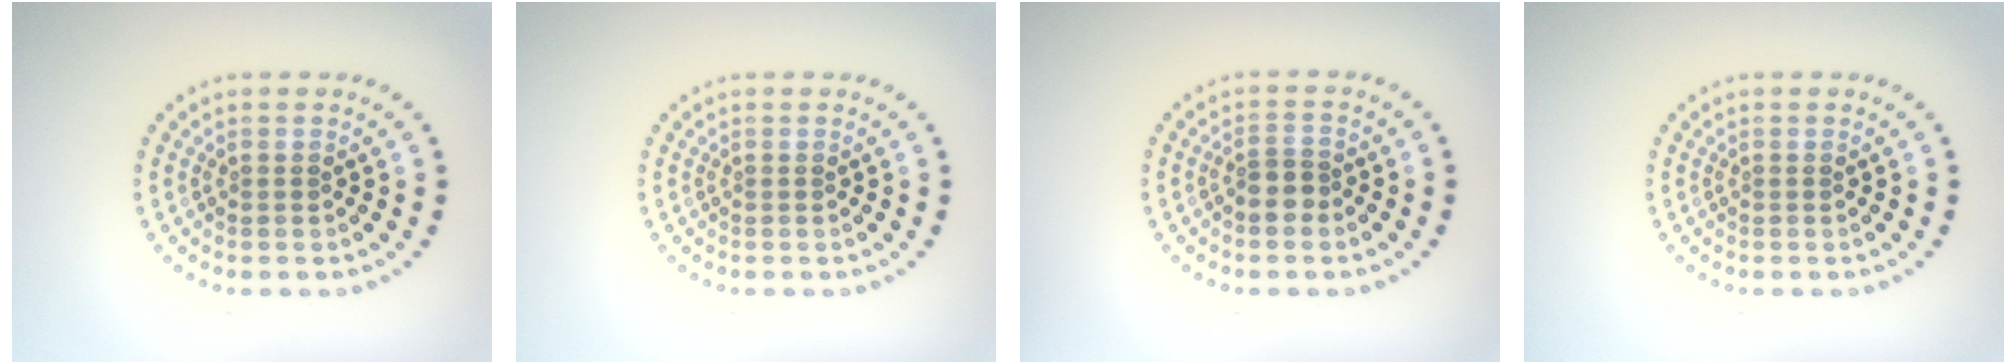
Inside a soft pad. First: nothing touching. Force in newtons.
{"total": 0.0}
{"total": 2.1, "press": 1.7, "slide": 1.1}
{"total": 0.0}